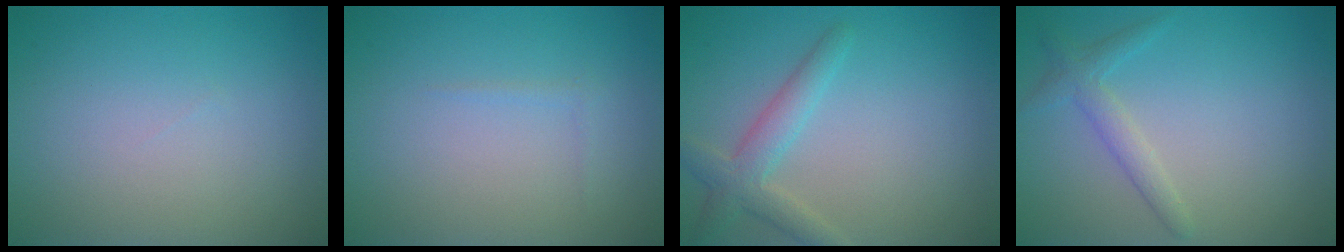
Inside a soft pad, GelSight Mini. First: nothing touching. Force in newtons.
{"total": 0.5, "press": 0.5, "slide": 0.1}
{"total": 3.0, "press": 3.0, "slide": 0.1}
{"total": 1.9, "press": 1.9, "slide": 0.1}